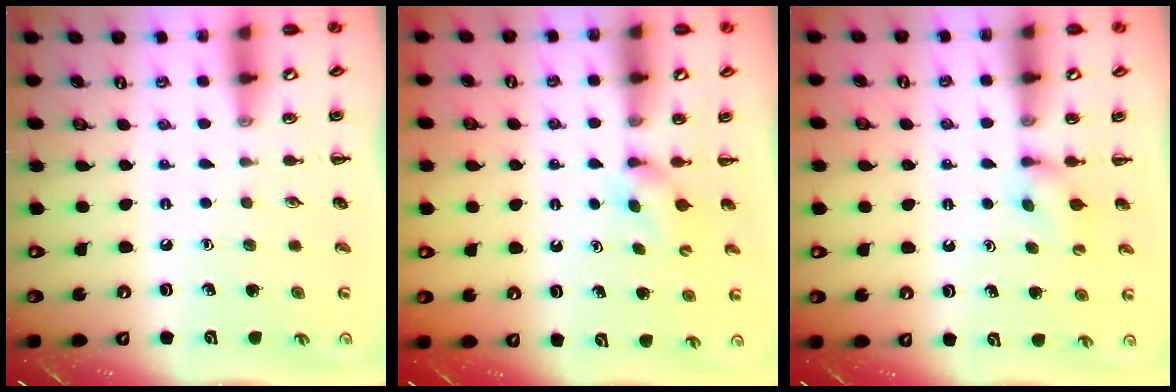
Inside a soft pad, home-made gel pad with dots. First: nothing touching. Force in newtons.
{"total": 4.2, "press": 4.0, "slide": 1.0}
{"total": 3.7, "press": 3.5, "slide": 1.2}